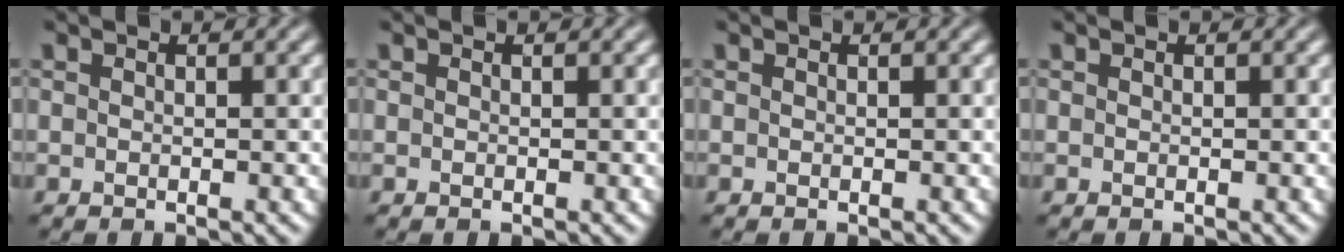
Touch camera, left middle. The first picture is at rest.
{"total": 0.0}
{"total": 0.0}
{"total": 0.0}